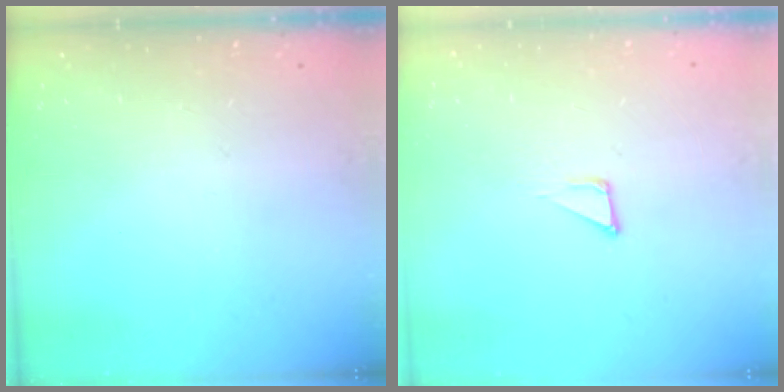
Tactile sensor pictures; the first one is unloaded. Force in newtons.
{"total": 2.7, "press": 2.7, "slide": 0.3}